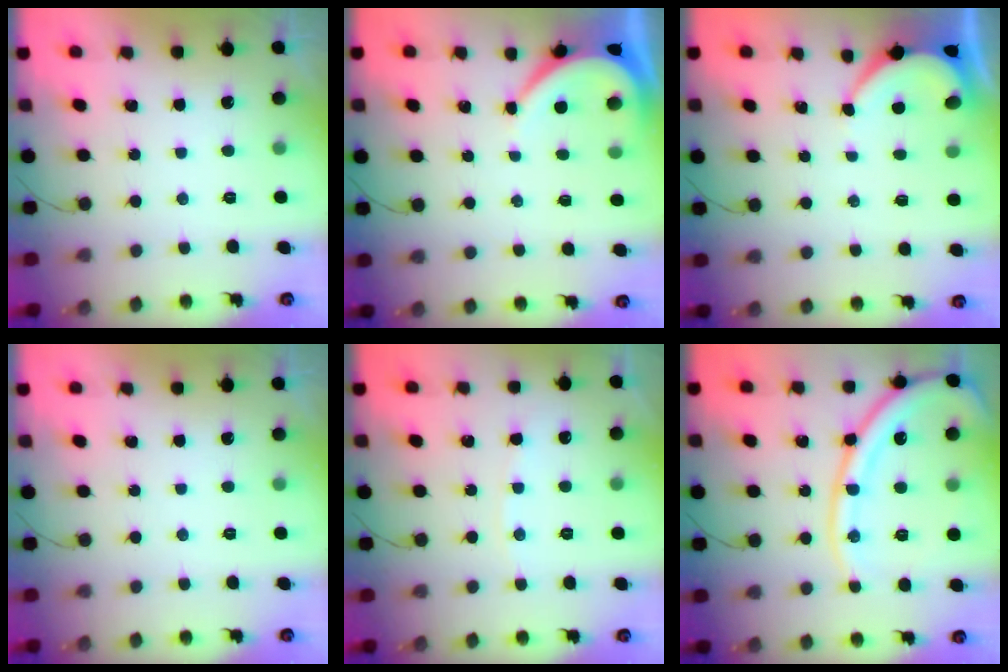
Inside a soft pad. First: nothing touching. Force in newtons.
{"total": 5.9, "press": 5.9, "slide": 0.7}
{"total": 3.7, "press": 3.6, "slide": 0.3}
{"total": 0.0}
{"total": 3.9, "press": 3.8, "slide": 0.6}
{"total": 17.2, "press": 17.0, "slide": 2.4}